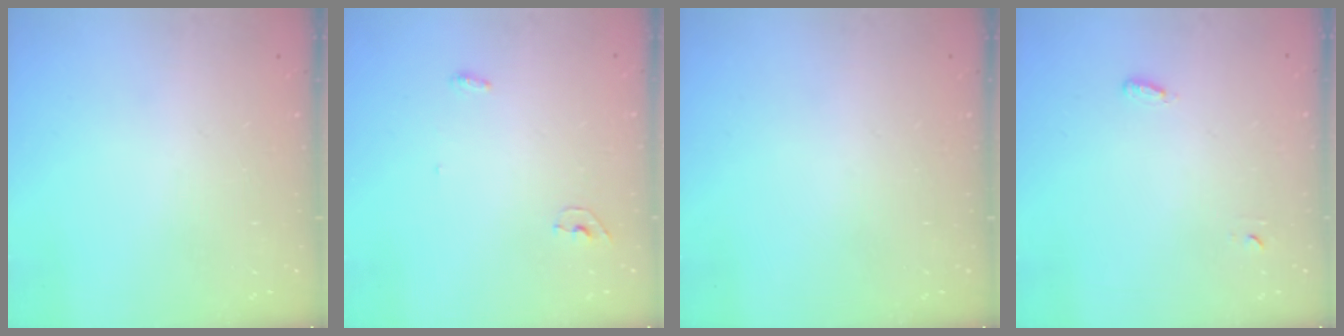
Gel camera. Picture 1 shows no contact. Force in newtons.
{"total": 6.4, "press": 4.1, "slide": 4.9}
{"total": 0.0}
{"total": 3.7, "press": 3.3, "slide": 1.6}